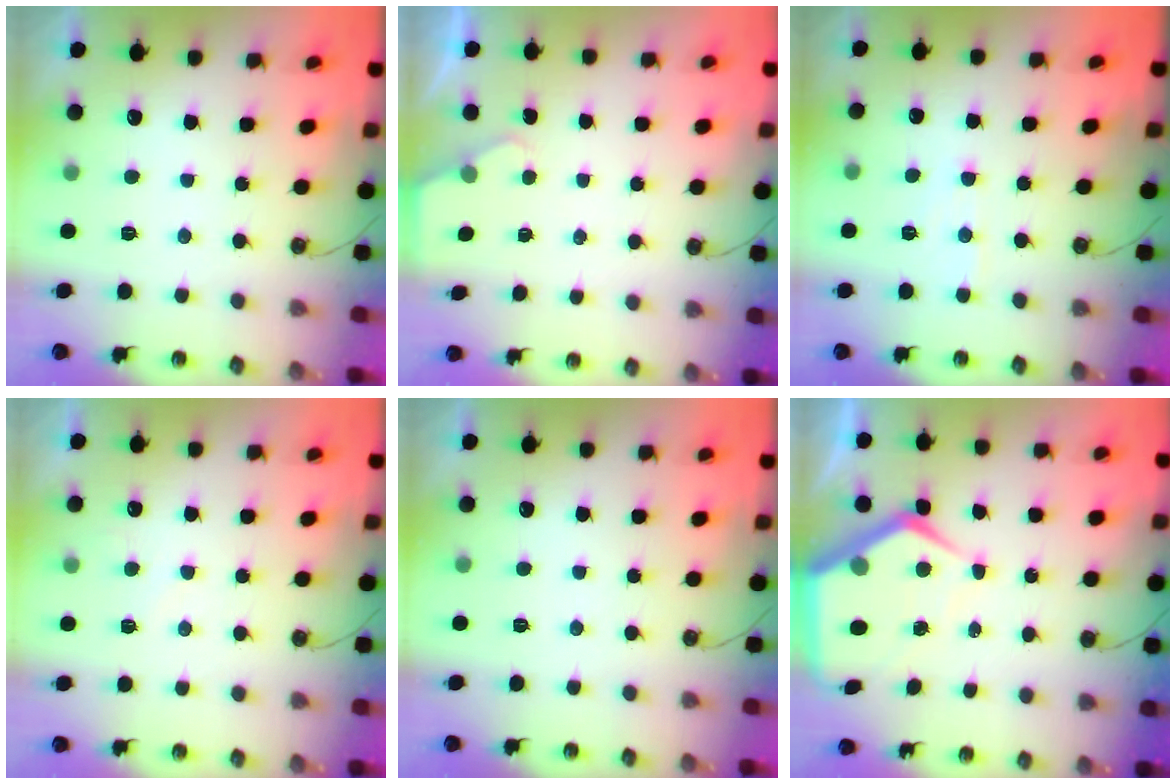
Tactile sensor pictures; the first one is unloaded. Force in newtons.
{"total": 1.7, "press": 1.6, "slide": 0.2}
{"total": 5.2, "press": 5.1, "slide": 0.7}
{"total": 4.0, "press": 4.0, "slide": 0.5}
{"total": 0.0}
{"total": 10.3, "press": 10.2, "slide": 1.0}